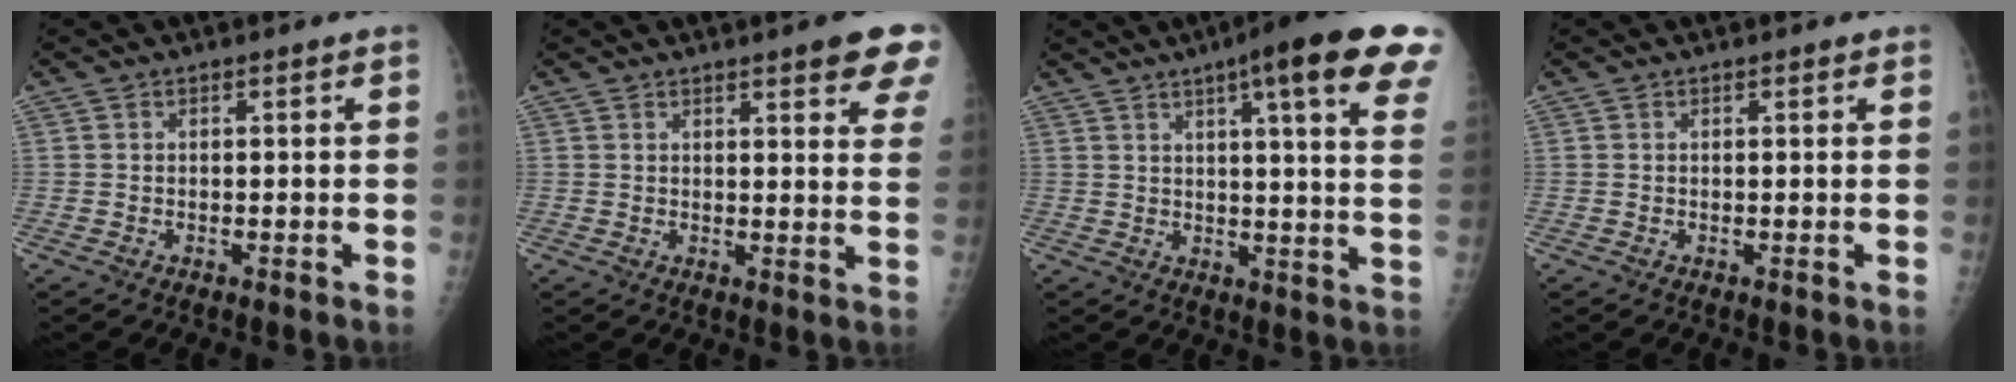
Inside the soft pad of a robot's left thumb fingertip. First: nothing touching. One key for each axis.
{"total": 9.8, "fx": 6.4, "fy": 2.0, "fz": 7.2, "tx": -0.060, "ty": -0.022, "tz": 0.069}
{"total": 21.0, "fx": 12.3, "fy": 2.9, "fz": 16.8, "tx": -0.213, "ty": -0.026, "tz": 0.143}
{"total": 0.6, "fx": 0.4, "fy": 0.2, "fz": 0.3, "tx": -0.005, "ty": -0.001, "tz": 0.005}